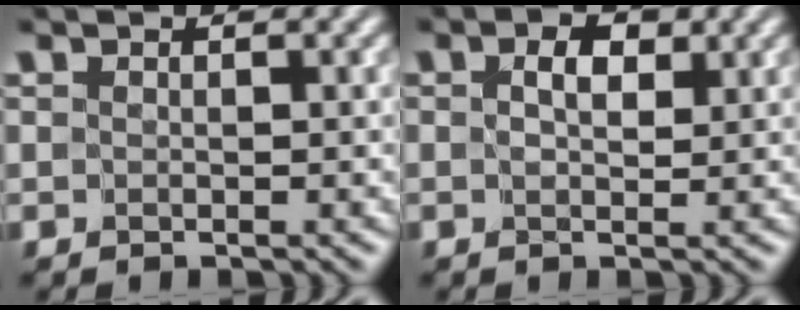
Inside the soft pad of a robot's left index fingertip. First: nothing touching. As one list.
[{"total": 1.7, "force": [0.6, 0.7, 1.4], "torque": [-0.024, 0.001, 0.012]}]